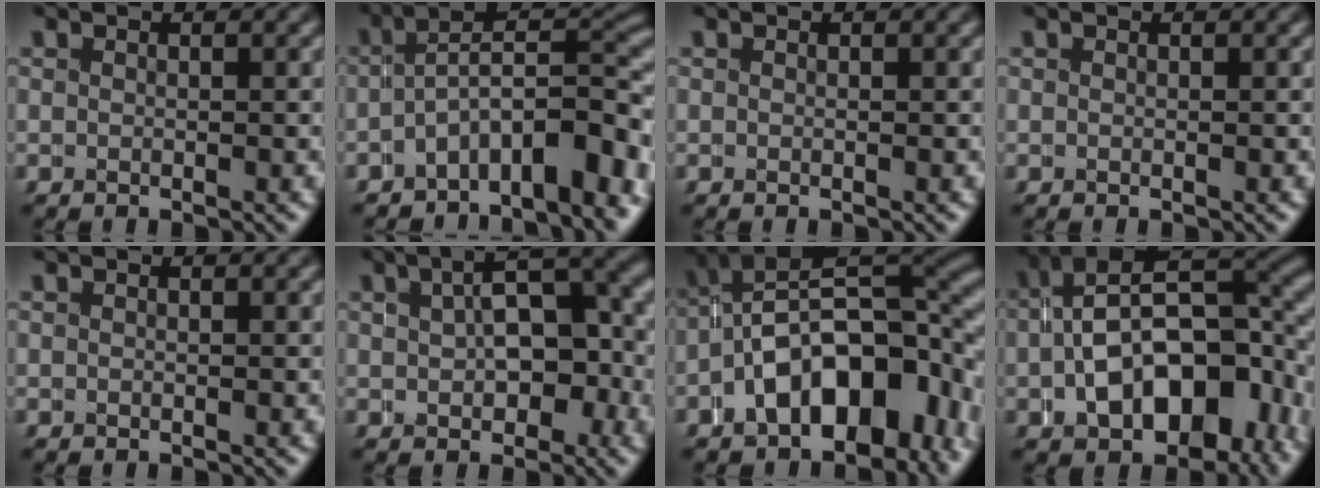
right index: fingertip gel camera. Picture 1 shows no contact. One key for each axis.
{"total": 7.3, "fx": -2.7, "fy": 3.2, "fz": 6.0, "tx": -0.075, "ty": 0.003, "tz": -0.049}
{"total": 0.0}
{"total": 0.0}
{"total": 0.0}
{"total": 4.7, "fx": 0.2, "fy": 2.6, "fz": 3.9, "tx": -0.055, "ty": 0.000, "tz": 0.014}
{"total": 11.8, "fx": -1.5, "fy": 7.4, "fz": 9.1, "tx": -0.141, "ty": -0.005, "tz": -0.033}
{"total": 13.8, "fx": -0.5, "fy": 8.3, "fz": 11.0, "tx": -0.174, "ty": -0.006, "tz": 0.000}